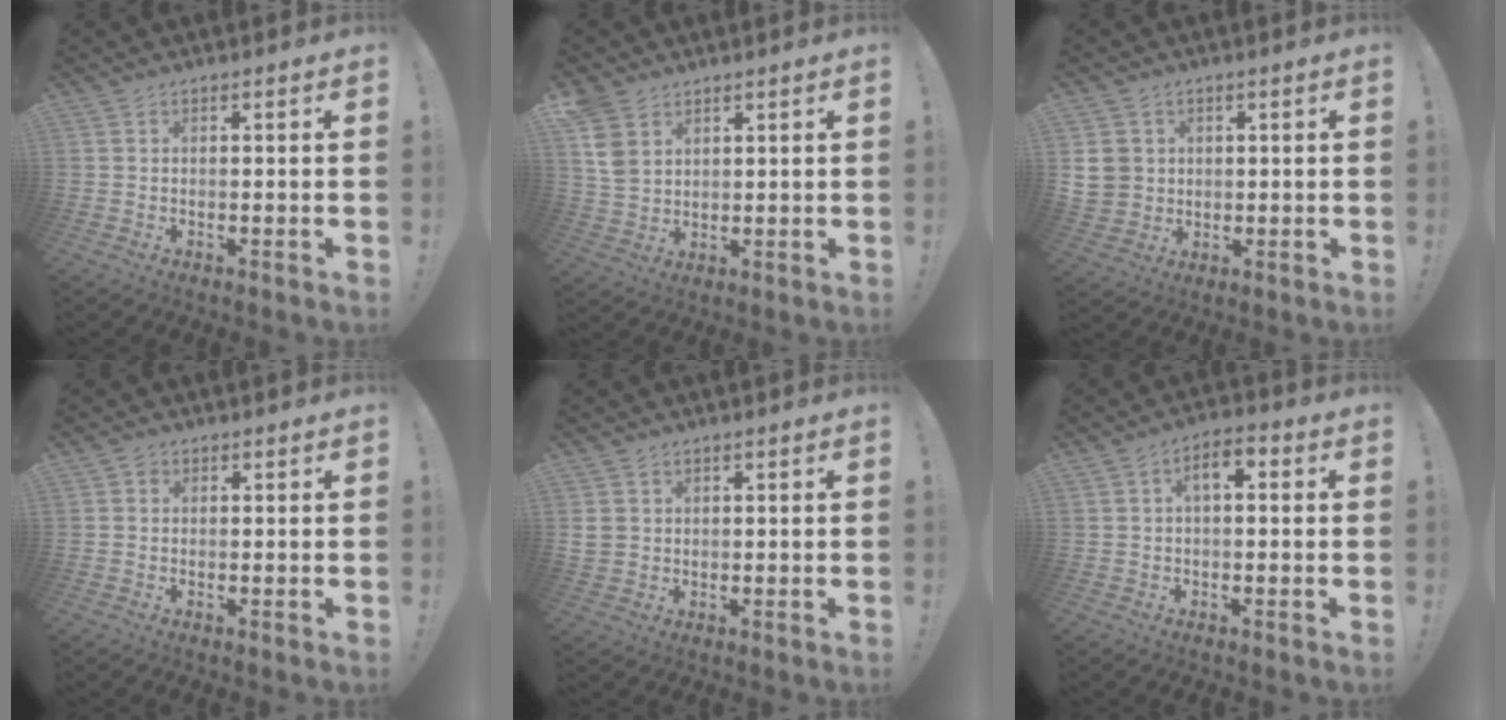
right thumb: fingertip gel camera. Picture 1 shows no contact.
{"total": 8.5, "force": [4.4, 6.1, 4.0], "torque": [-0.070, -0.013, 0.089]}
{"total": 7.5, "force": [2.0, 6.8, 2.6], "torque": [-0.046, -0.010, 0.045]}
{"total": 1.2, "force": [0.2, 1.1, 0.5], "torque": [-0.002, 0.001, 0.003]}
{"total": 3.8, "force": [1.4, 3.3, 1.4], "torque": [-0.015, -0.001, 0.030]}
{"total": 5.8, "force": [0.9, 3.4, 4.7], "torque": [-0.063, 0.005, 0.011]}